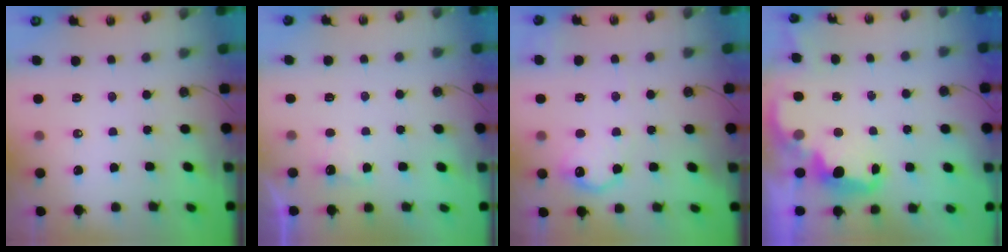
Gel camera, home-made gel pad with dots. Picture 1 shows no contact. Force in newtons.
{"total": 2.6, "press": 2.5, "slide": 0.8}
{"total": 13.7, "press": 13.7, "slide": 0.6}
{"total": 2.6, "press": 2.5, "slide": 0.7}